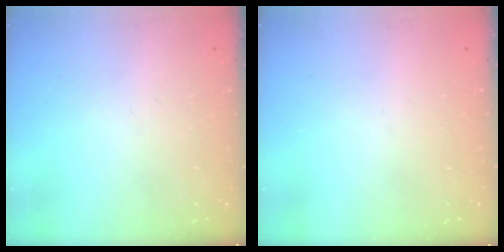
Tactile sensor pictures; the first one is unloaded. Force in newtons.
{"total": 0.0}